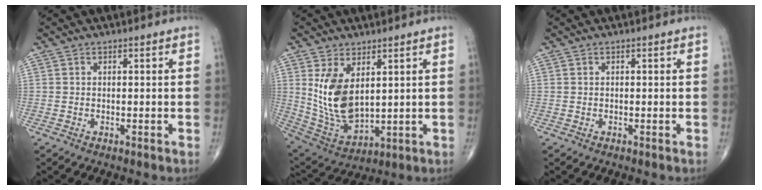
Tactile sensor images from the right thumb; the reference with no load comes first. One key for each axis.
{"total": 12.5, "fx": 3.3, "fy": 6.9, "fz": 9.9, "tx": -0.176, "ty": -0.024, "tz": 0.086}
{"total": 0.0}